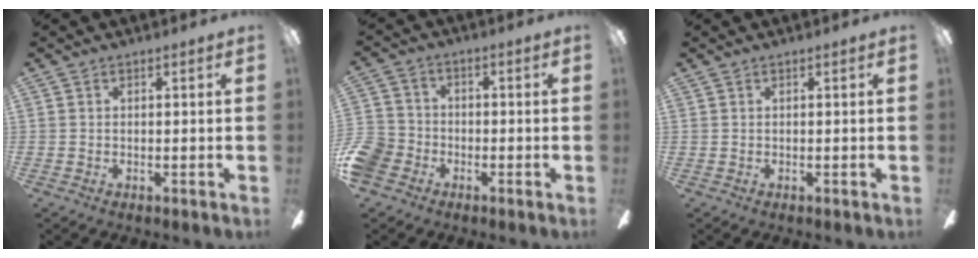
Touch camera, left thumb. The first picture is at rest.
{"total": 7.5, "force": [-3.6, 6.0, 2.8], "torque": [-0.075, 0.031, -0.070]}
{"total": 0.0}